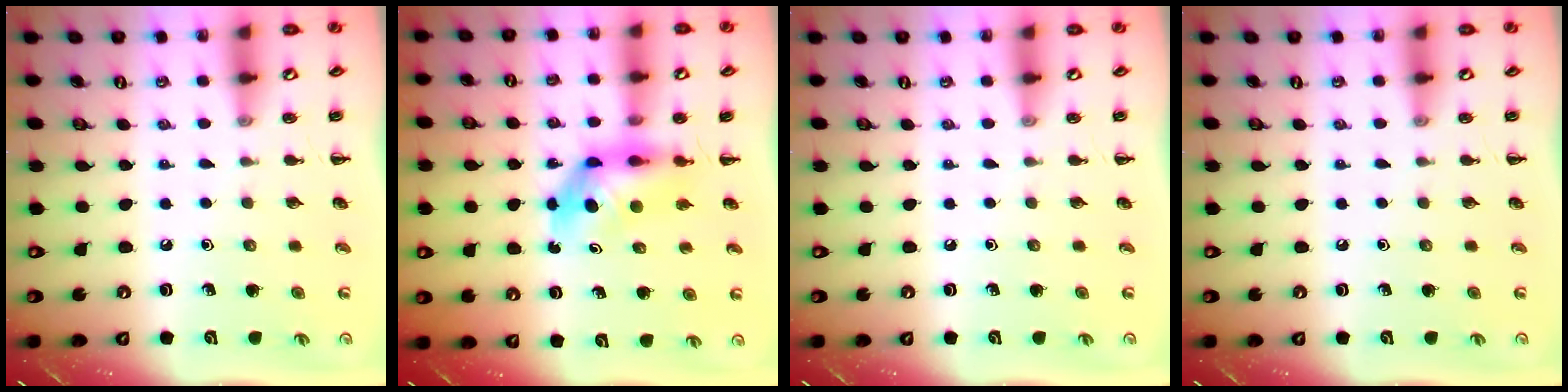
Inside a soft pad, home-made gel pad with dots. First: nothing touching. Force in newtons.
{"total": 5.3, "press": 5.2, "slide": 1.0}
{"total": 0.0}
{"total": 0.0}